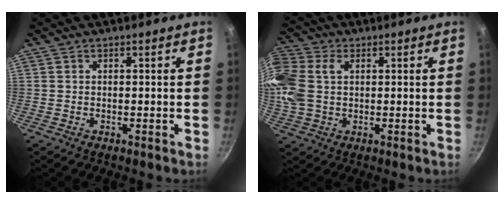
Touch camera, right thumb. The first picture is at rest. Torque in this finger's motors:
{"motor_torque": [2.42, 2.41, 1.04, 0.81, 0.45]}